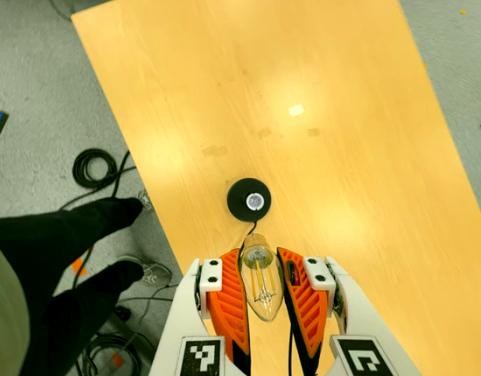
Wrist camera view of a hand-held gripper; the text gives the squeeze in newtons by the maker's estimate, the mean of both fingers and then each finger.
{"total": 20.1, "left": 22.2, "right": 17.9}